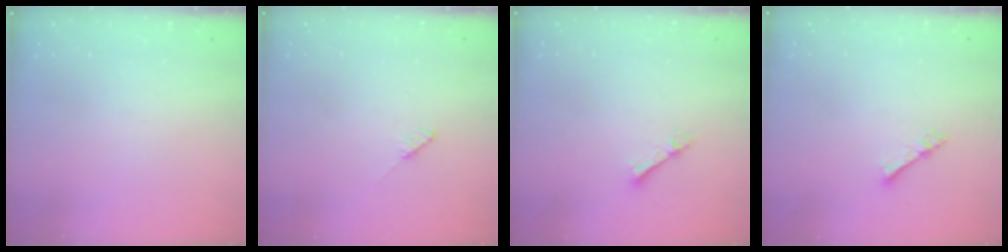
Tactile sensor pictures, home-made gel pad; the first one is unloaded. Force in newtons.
{"total": 3.0, "press": 3.0, "slide": 0.2}
{"total": 2.3, "press": 2.3, "slide": 0.3}
{"total": 1.8, "press": 1.8, "slide": 0.1}